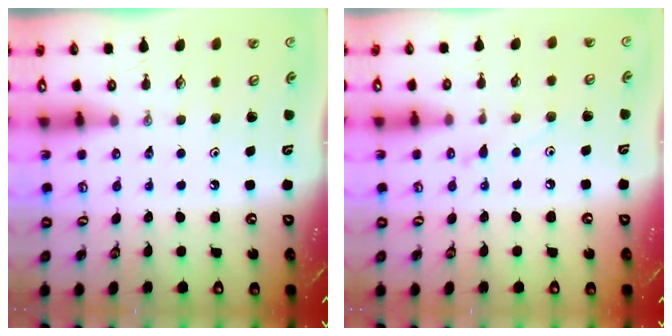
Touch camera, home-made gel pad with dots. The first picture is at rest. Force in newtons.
{"total": 6.0, "press": 6.0, "slide": 0.2}